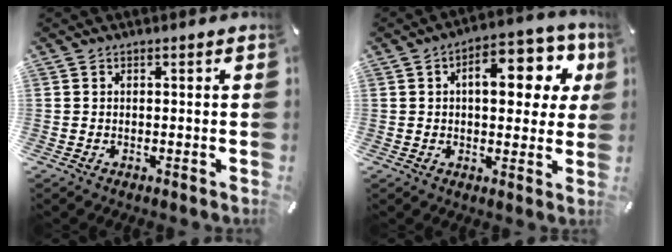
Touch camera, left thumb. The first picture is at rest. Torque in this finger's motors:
{"motor_torque": [0.57, 0.57, 1.33, -1.13, 0.36]}